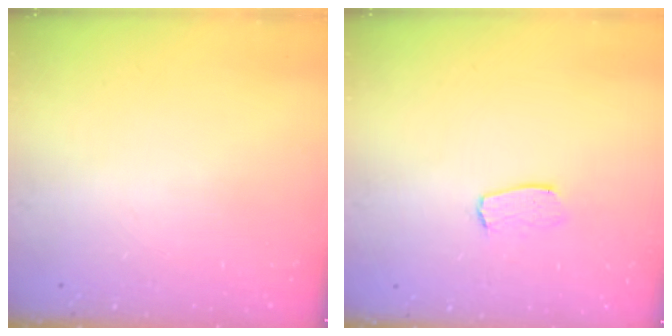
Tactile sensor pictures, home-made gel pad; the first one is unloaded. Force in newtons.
{"total": 5.8, "press": 5.8, "slide": 0.4}